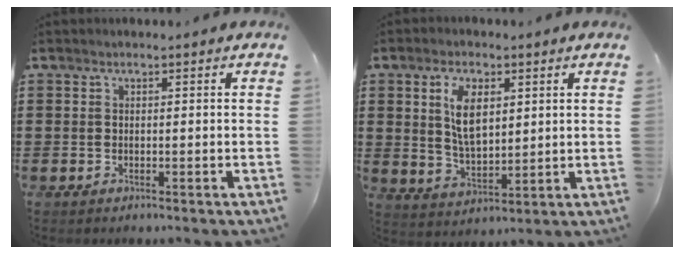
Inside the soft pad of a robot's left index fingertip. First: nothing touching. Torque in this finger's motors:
{"motor_torque": [1.35, 0.35, 0.75, 0.18]}